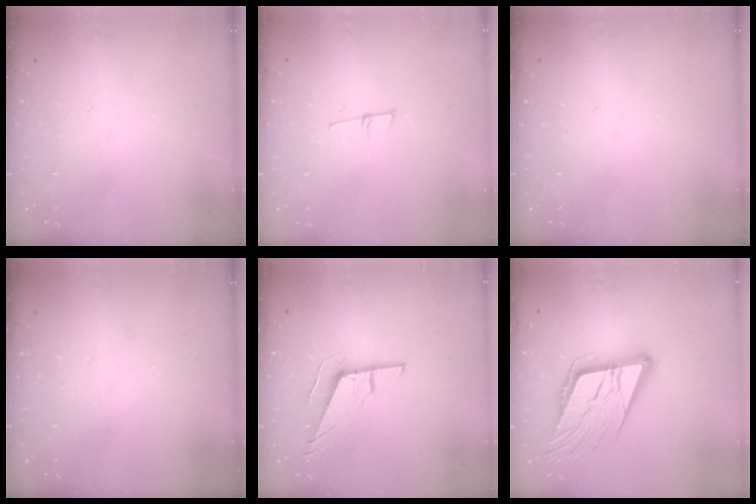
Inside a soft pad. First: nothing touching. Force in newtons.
{"total": 4.4, "press": 4.3, "slide": 1.0}
{"total": 0.0}
{"total": 0.0}
{"total": 9.7, "press": 9.5, "slide": 2.0}
{"total": 19.0, "press": 18.5, "slide": 4.3}